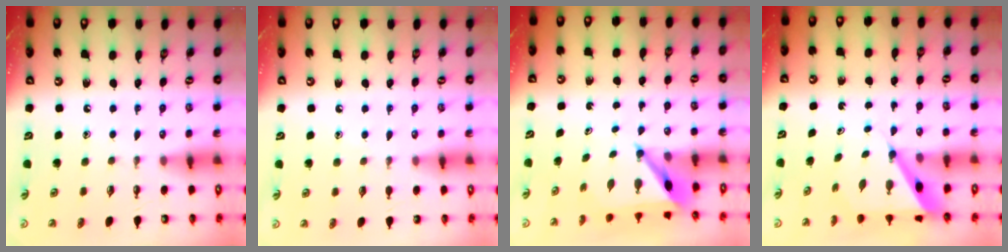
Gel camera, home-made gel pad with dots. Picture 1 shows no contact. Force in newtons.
{"total": 2.7, "press": 2.6, "slide": 0.3}
{"total": 4.9, "press": 4.9, "slide": 0.2}
{"total": 7.5, "press": 7.4, "slide": 0.7}